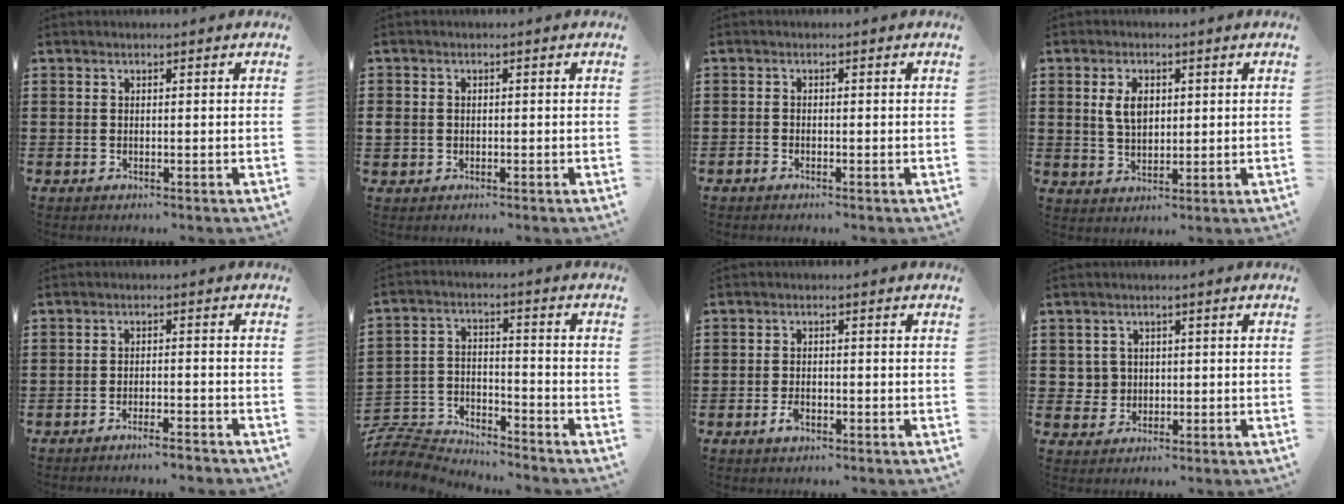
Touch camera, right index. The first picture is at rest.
{"total": 1.4, "force": [-0.5, 1.3, 0.3], "torque": [-0.010, 0.002, -0.012]}
{"total": 0.8, "force": [-0.7, 0.3, 0.0], "torque": [-0.002, 0.001, -0.015]}
{"total": 4.5, "force": [1.1, 2.7, 3.5], "torque": [-0.075, 0.011, 0.018]}
{"total": 2.6, "force": [-2.5, -0.1, 0.8], "torque": [-0.017, -0.002, -0.050]}
{"total": 7.3, "force": [-7.0, 1.7, 0.9], "torque": [-0.035, 0.008, -0.145]}
{"total": 2.0, "force": [-1.1, 1.0, 1.4], "torque": [-0.034, -0.003, -0.022]}
{"total": 2.7, "force": [-0.1, 2.7, 0.4], "torque": [-0.021, 0.009, -0.005]}